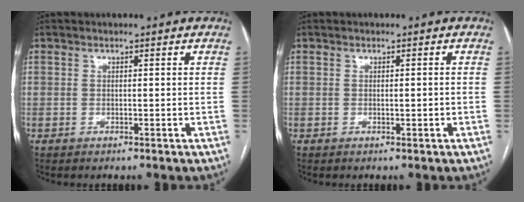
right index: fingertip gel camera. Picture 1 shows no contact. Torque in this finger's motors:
{"motor_torque": [-0.25, -0.03, -0.05, 0.00]}